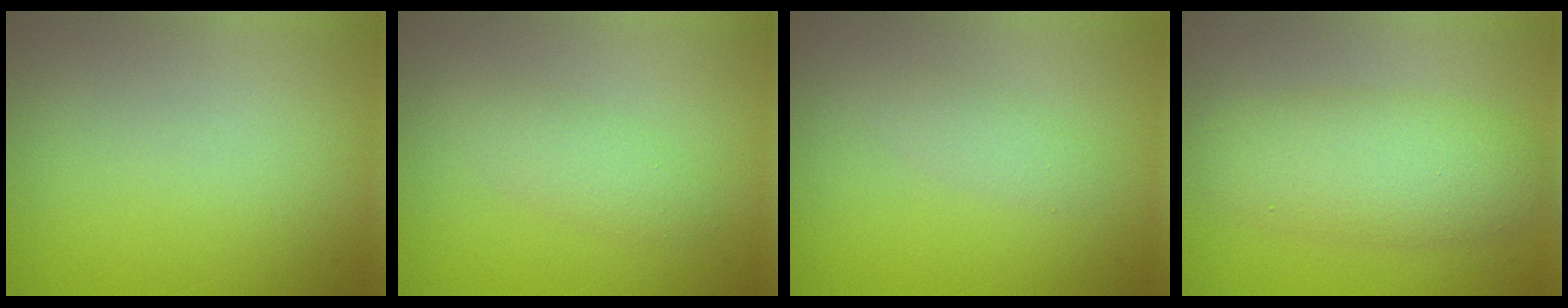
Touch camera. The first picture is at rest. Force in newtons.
{"total": 2.0, "press": 2.0, "slide": 0.2}
{"total": 1.4, "press": 1.4, "slide": 0.1}
{"total": 5.4, "press": 5.4, "slide": 0.0}